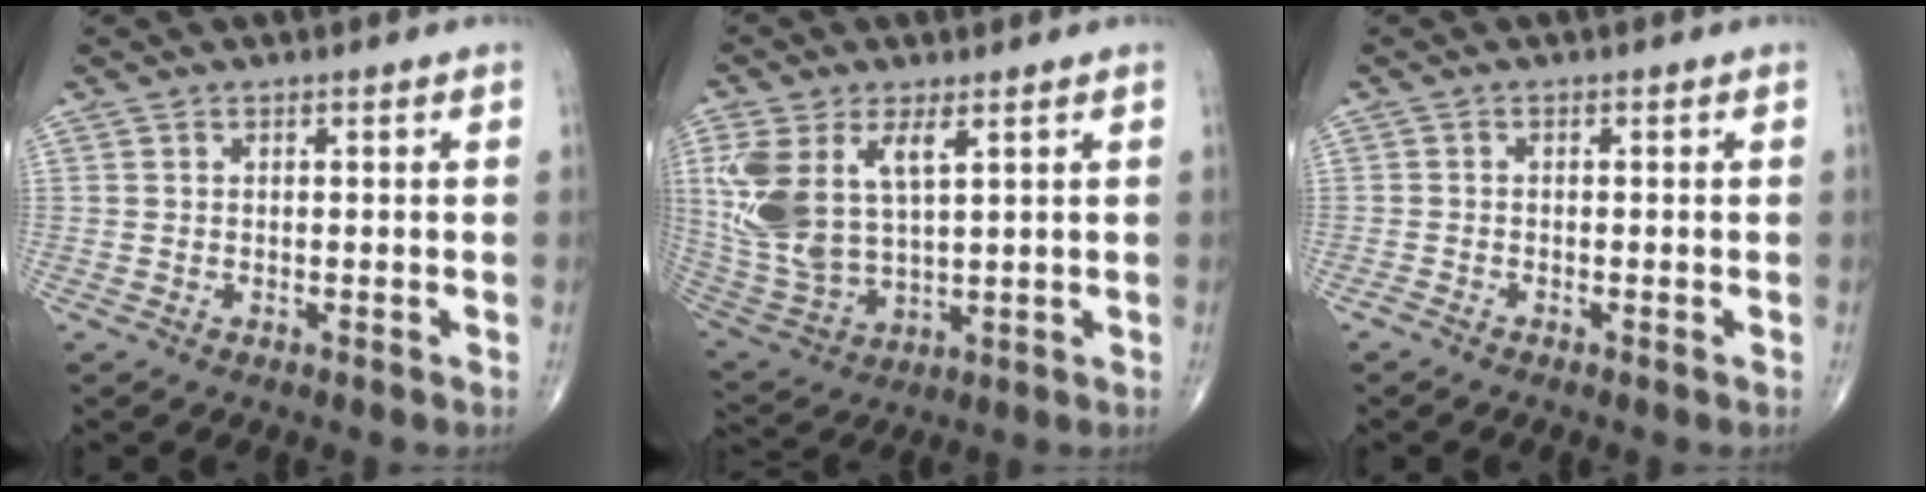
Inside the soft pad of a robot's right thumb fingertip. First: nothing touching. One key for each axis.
{"total": 14.7, "fx": 4.8, "fy": 7.5, "fz": 11.7, "tx": -0.246, "ty": -0.011, "tz": 0.109}
{"total": 0.7, "fx": -0.6, "fy": 0.2, "fz": 0.4, "tx": -0.012, "ty": -0.003, "tz": -0.016}